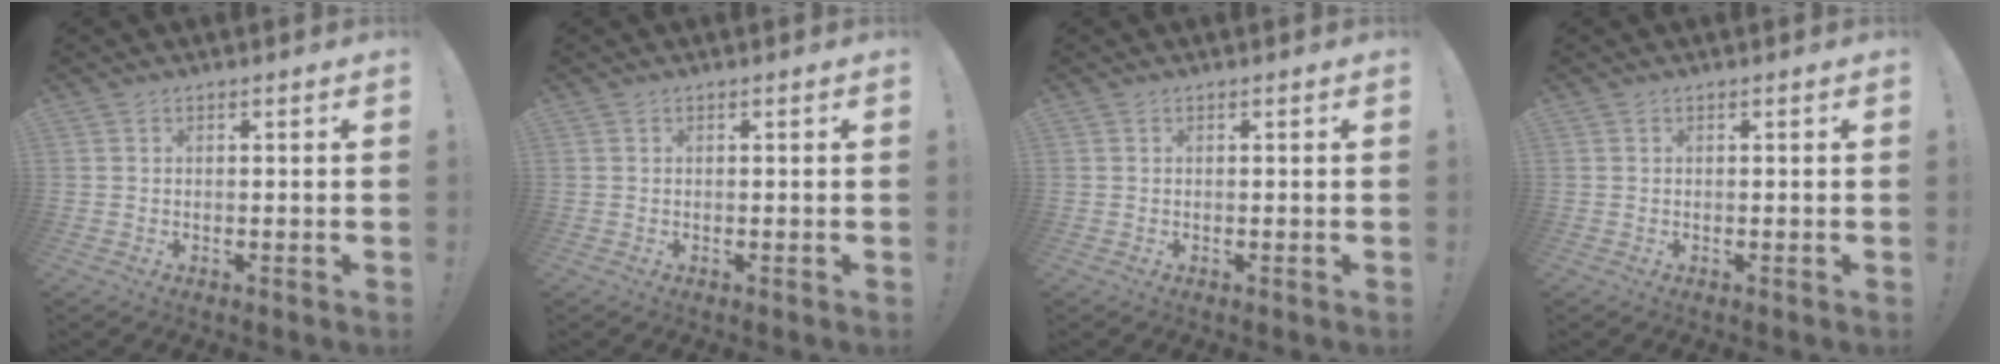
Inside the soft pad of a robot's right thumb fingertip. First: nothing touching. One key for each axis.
{"total": 0.0}
{"total": 0.0}
{"total": 0.0}